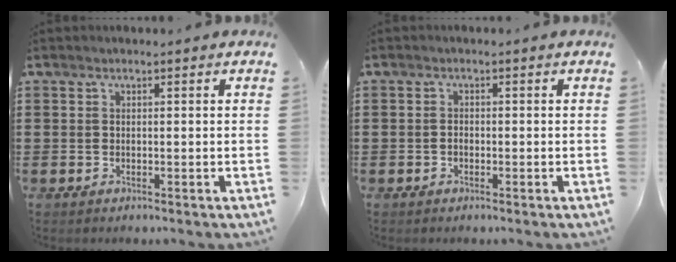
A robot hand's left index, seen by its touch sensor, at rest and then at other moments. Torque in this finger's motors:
{"motor_torque": [0.26, 0.26, 0.04, 0.00]}